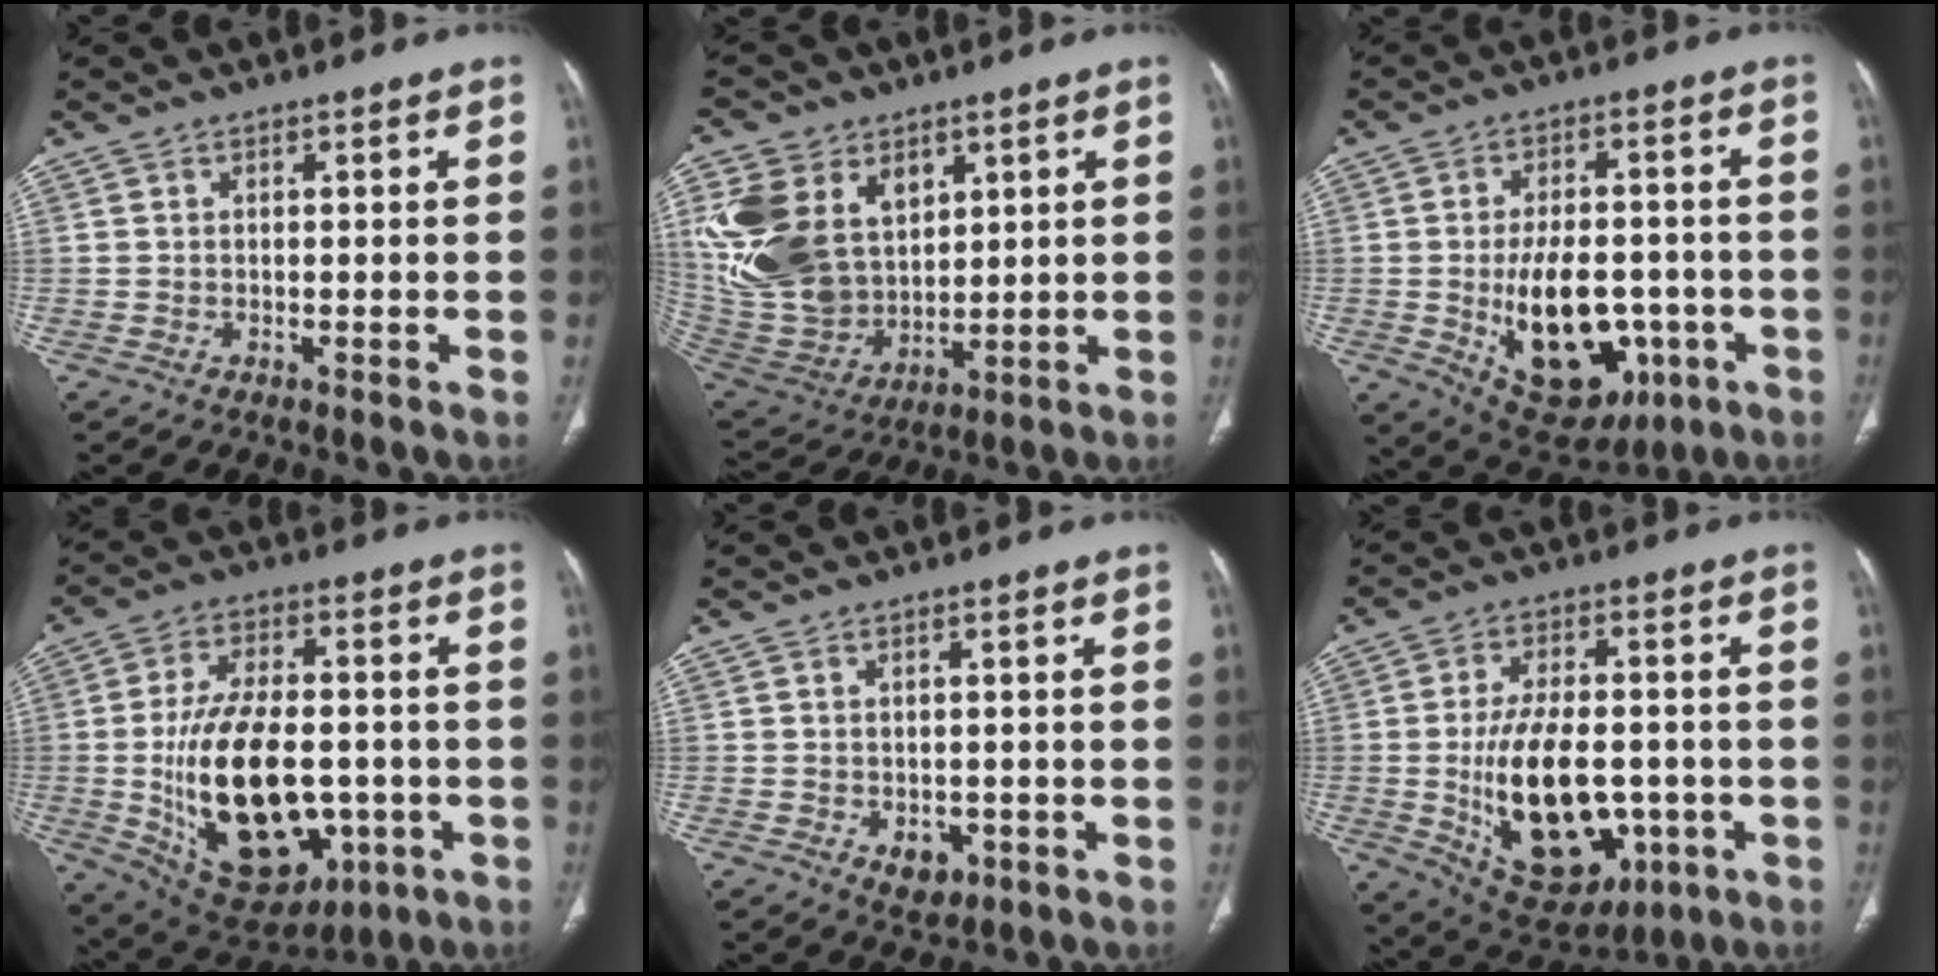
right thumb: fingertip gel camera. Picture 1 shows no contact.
{"total": 21.6, "force": [7.1, 15.6, 13.1], "torque": [-0.266, -0.018, 0.161]}
{"total": 18.7, "force": [-4.4, 11.2, 14.3], "torque": [-0.191, 0.012, -0.038]}
{"total": 24.5, "force": [-4.1, 14.1, 19.6], "torque": [-0.319, 0.008, -0.033]}
{"total": 3.7, "force": [-1.2, 2.7, 2.3], "torque": [-0.018, 0.003, -0.006]}
{"total": 21.1, "force": [-4.0, 12.2, 16.7], "torque": [-0.255, 0.009, -0.033]}